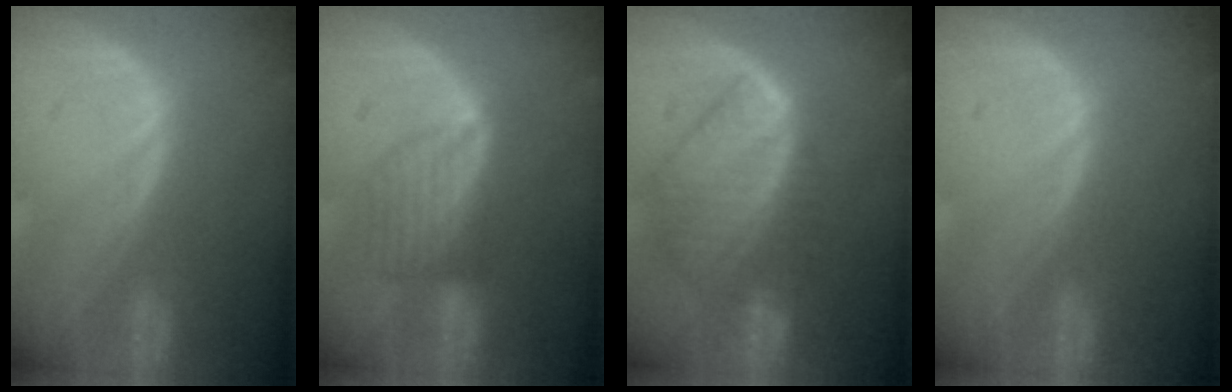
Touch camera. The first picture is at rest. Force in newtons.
{"total": 5.9, "press": 5.7, "slide": 1.5}
{"total": 9.7, "press": 8.5, "slide": 4.7}
{"total": 0.0}